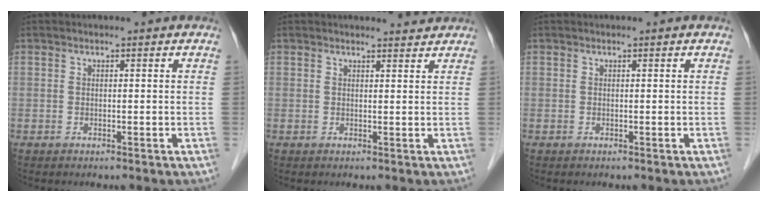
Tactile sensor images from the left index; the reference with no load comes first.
{"total": 2.0, "force": [2.0, 0.1, -0.1], "torque": [-0.007, -0.004, 0.024]}
{"total": 0.0}